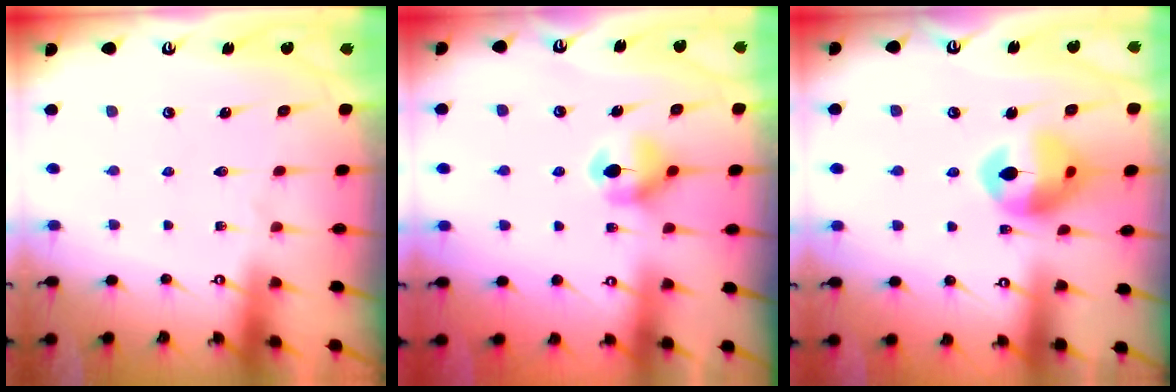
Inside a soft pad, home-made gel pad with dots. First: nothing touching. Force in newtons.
{"total": 6.4, "press": 6.3, "slide": 0.8}
{"total": 14.4, "press": 14.3, "slide": 1.7}